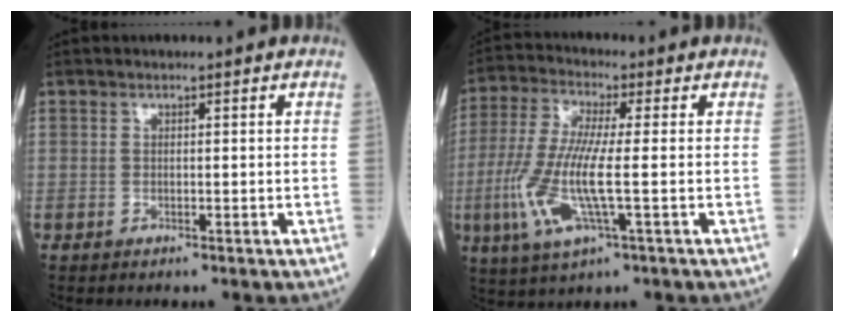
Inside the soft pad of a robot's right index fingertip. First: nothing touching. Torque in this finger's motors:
{"motor_torque": [0.50, -0.45, 0.64, 0.21]}